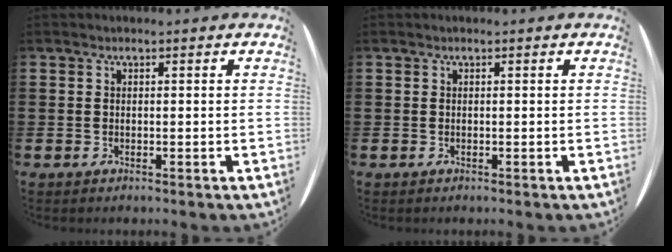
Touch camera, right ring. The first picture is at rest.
{"total": 0.0}